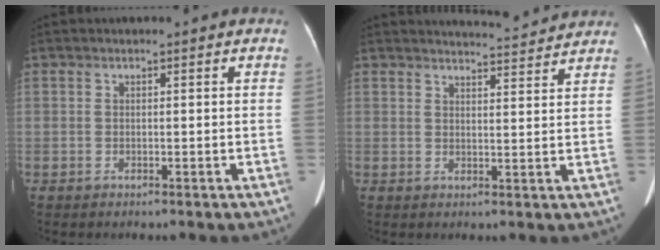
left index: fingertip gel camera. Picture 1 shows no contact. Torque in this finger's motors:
{"motor_torque": [0.64, -1.00, -0.03, 0.00]}